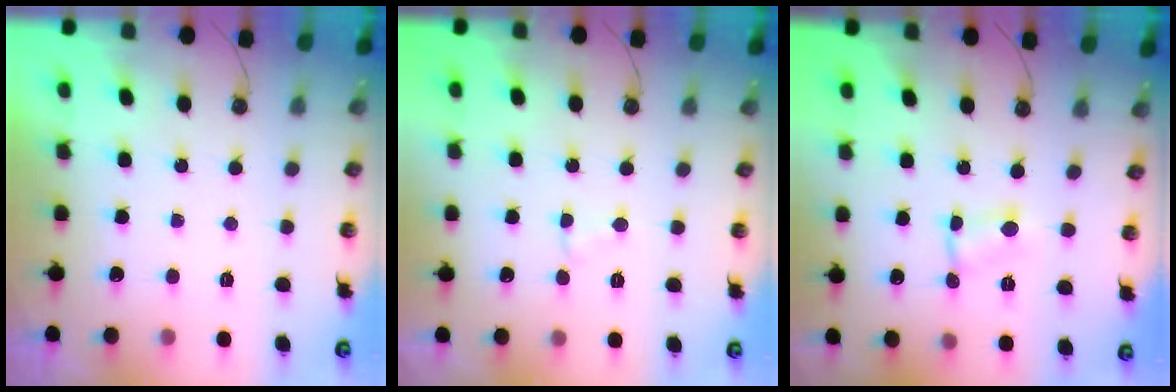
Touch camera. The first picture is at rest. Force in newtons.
{"total": 2.3, "press": 2.3, "slide": 0.2}
{"total": 1.5, "press": 1.5, "slide": 0.2}